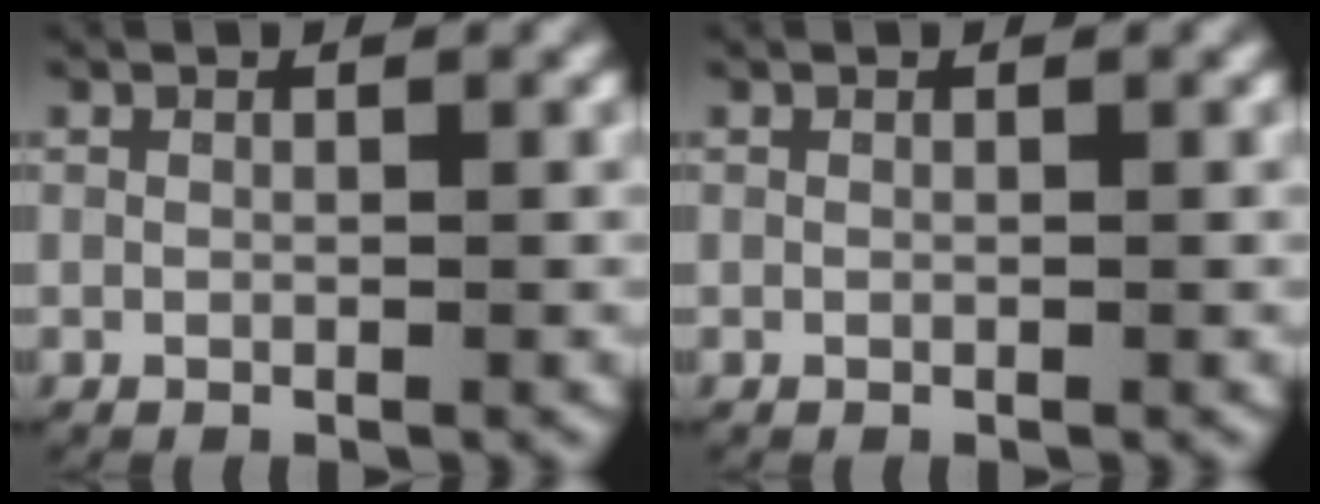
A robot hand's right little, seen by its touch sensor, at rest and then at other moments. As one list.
[{"total": 0.0}]